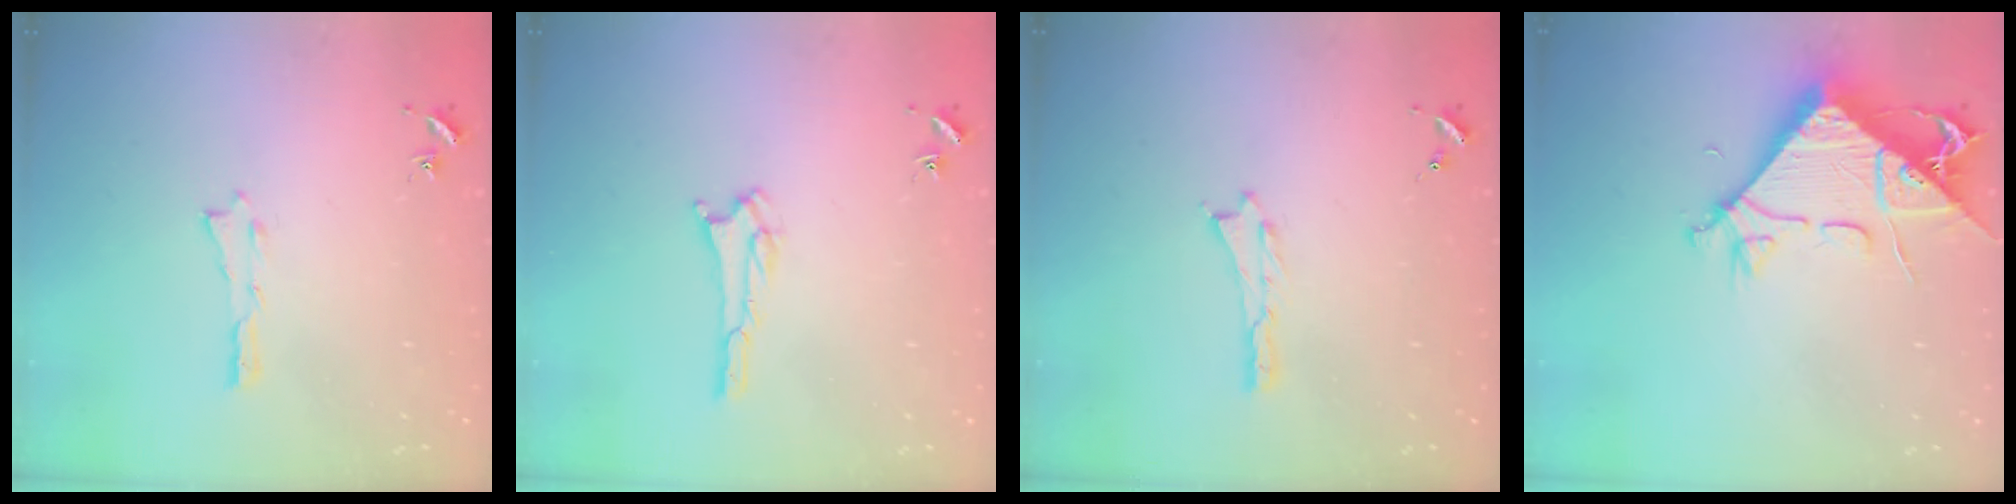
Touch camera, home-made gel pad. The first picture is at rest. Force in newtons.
{"total": 1.8, "press": 1.8, "slide": 0.2}
{"total": 0.0}
{"total": 9.5, "press": 9.4, "slide": 1.2}